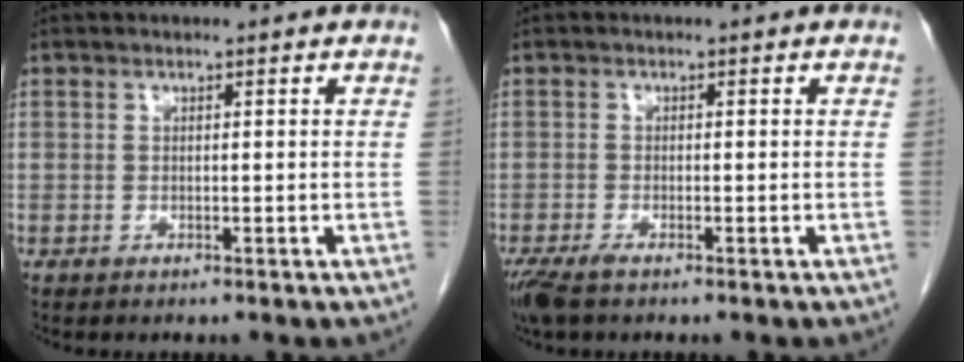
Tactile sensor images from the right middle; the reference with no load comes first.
{"total": 3.2, "force": [-2.3, 0.8, 2.0], "torque": [-0.043, -0.010, -0.042]}